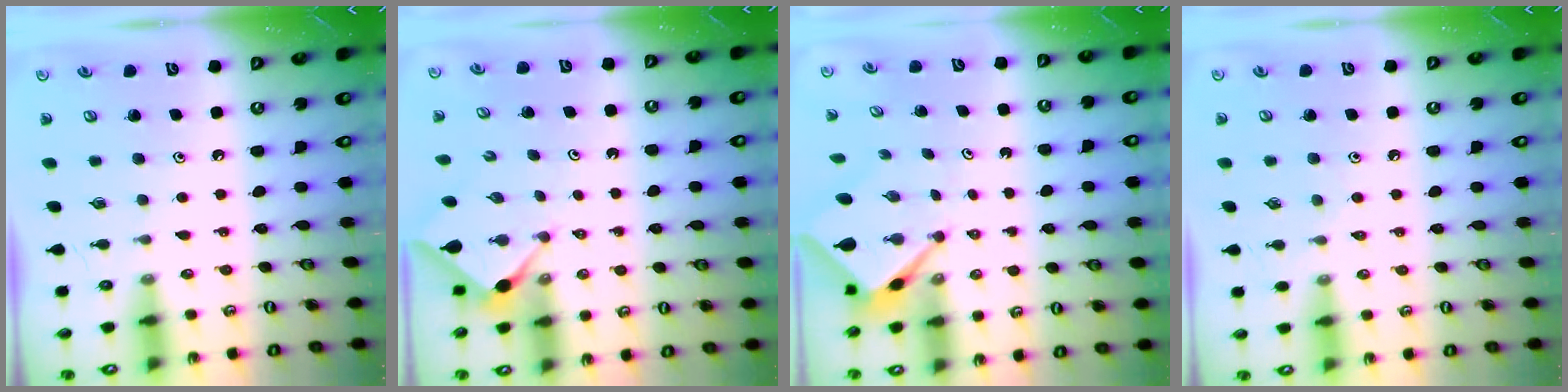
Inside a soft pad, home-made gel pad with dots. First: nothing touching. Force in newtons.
{"total": 2.8, "press": 2.8, "slide": 0.5}
{"total": 3.1, "press": 3.1, "slide": 0.2}
{"total": 2.8, "press": 2.7, "slide": 0.5}